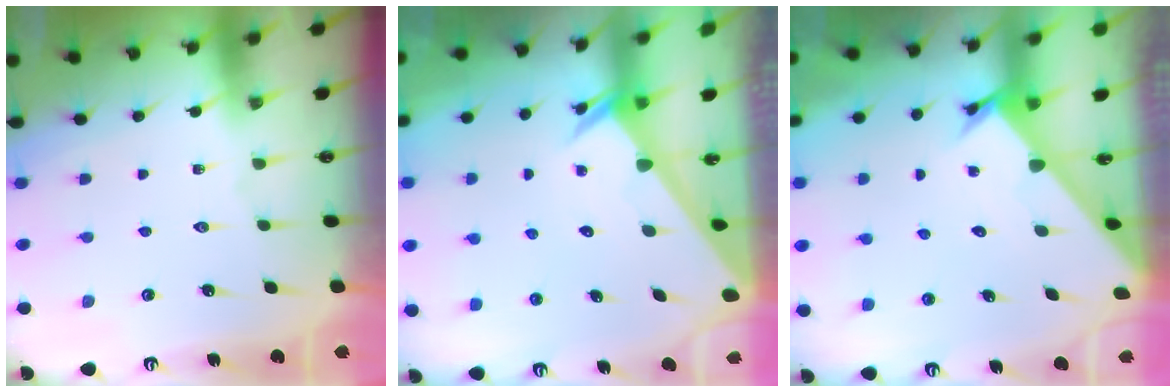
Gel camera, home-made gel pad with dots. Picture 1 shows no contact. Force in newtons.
{"total": 2.0, "press": 2.0, "slide": 0.1}
{"total": 2.4, "press": 2.4, "slide": 0.1}